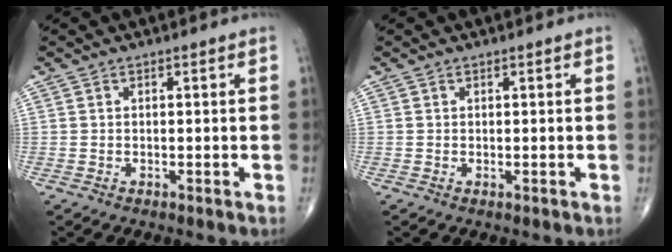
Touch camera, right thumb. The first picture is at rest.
{"total": 0.0}